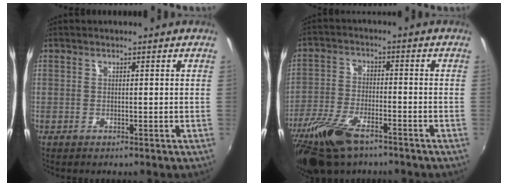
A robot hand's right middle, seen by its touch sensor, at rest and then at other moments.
{"total": 12.6, "force": [-8.7, 5.0, 7.6], "torque": [-0.182, -0.027, -0.169]}